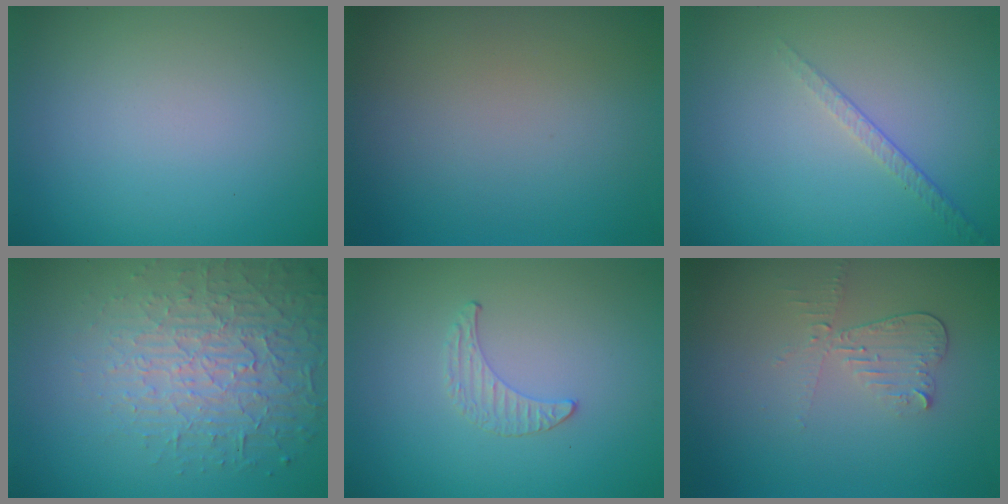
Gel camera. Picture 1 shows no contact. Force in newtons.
{"total": 0.0}
{"total": 1.4, "press": 0.8, "slide": 1.1}
{"total": 4.7, "press": 4.1, "slide": 2.2}
{"total": 0.5, "press": 0.5, "slide": 0.2}
{"total": 2.0, "press": 1.9, "slide": 0.7}